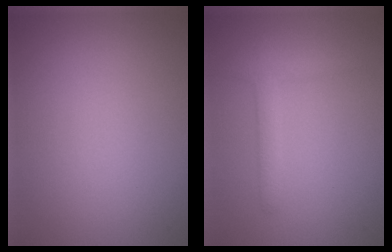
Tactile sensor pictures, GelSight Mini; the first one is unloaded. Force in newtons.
{"total": 1.8, "press": 1.8, "slide": 0.2}